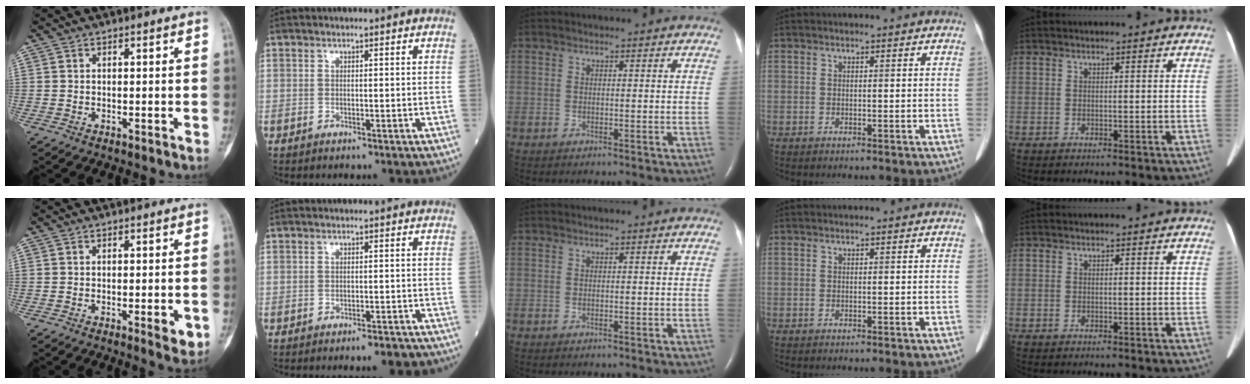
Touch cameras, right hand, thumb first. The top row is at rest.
{"thumb": {"total": 4.0, "force": [-1.2, 1.2, 3.6], "torque": [-0.036, -0.005, -0.012]}, "index": {"total": 3.0, "force": [-2.6, 1.0, 1.2], "torque": [-0.011, 0.002, -0.032]}}